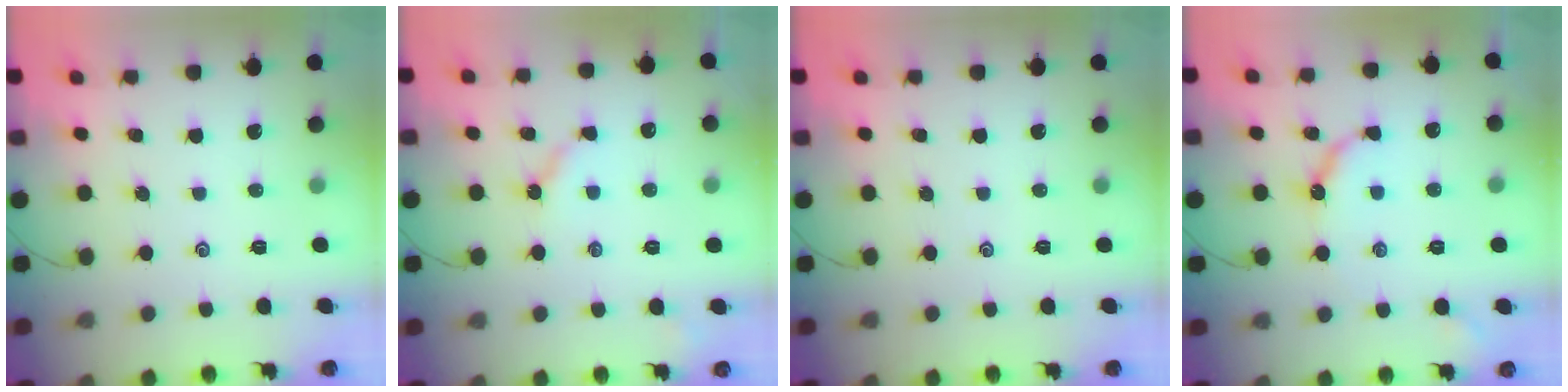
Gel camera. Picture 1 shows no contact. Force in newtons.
{"total": 3.4, "press": 3.4, "slide": 0.2}
{"total": 0.0}
{"total": 7.3, "press": 7.3, "slide": 0.7}